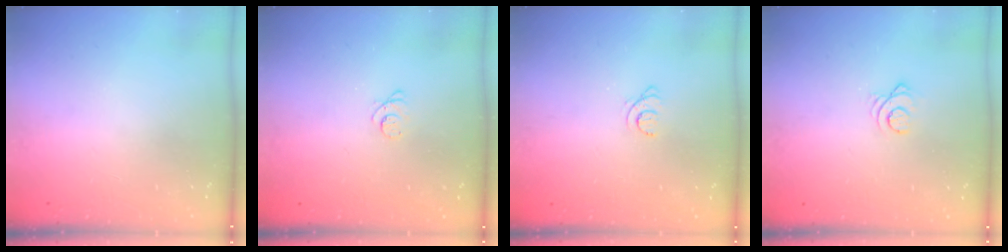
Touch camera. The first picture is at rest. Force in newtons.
{"total": 2.3, "press": 2.3, "slide": 0.3}
{"total": 3.6, "press": 3.6, "slide": 0.4}
{"total": 2.6, "press": 2.6, "slide": 0.3}